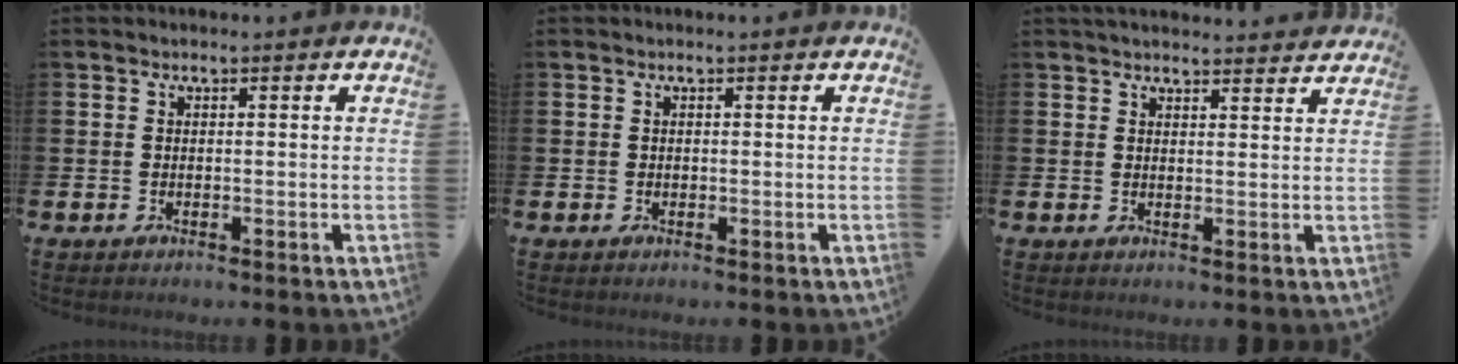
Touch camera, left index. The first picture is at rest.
{"total": 0.0}
{"total": 3.0, "force": [3.0, 0.3, 0.3], "torque": [0.001, -0.018, 0.051]}